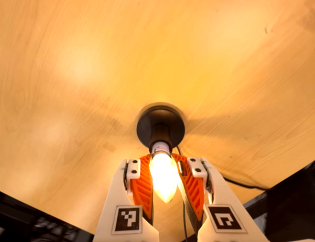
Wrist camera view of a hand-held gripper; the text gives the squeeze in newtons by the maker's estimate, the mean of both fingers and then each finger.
{"total": 25.6, "left": 24.2, "right": 27.0}